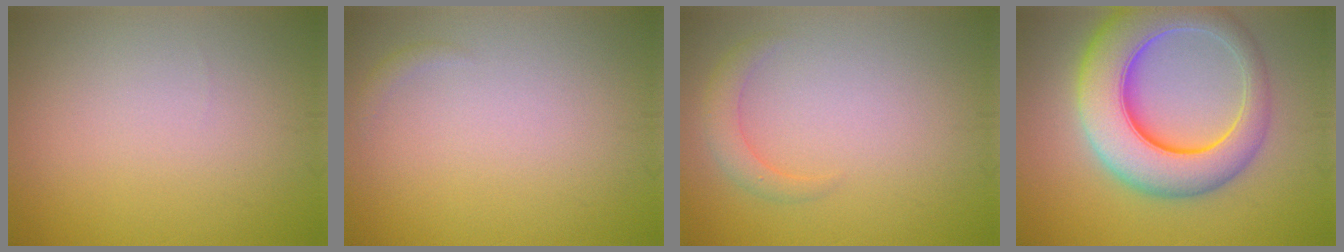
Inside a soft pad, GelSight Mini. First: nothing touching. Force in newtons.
{"total": 0.6, "press": 0.6, "slide": 0.1}
{"total": 1.9, "press": 1.9, "slide": 0.0}
{"total": 10.2, "press": 10.2, "slide": 0.2}